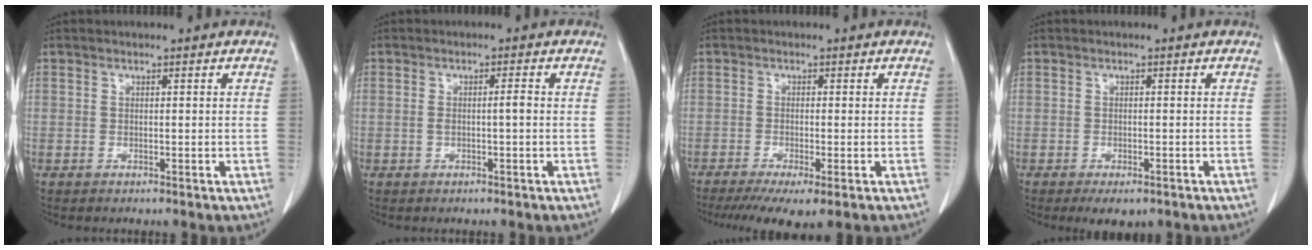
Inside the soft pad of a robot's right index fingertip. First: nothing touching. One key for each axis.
{"total": 1.9, "fx": -0.1, "fy": 0.2, "fz": 1.9, "tx": -0.036, "ty": 0.004, "tz": 0.002}
{"total": 7.0, "fx": -4.7, "fy": 1.1, "fz": 5.1, "tx": -0.079, "ty": -0.019, "tz": -0.074}
{"total": 3.7, "fx": -2.6, "fy": 1.8, "fz": 2.0, "tx": -0.025, "ty": -0.004, "tz": -0.030}